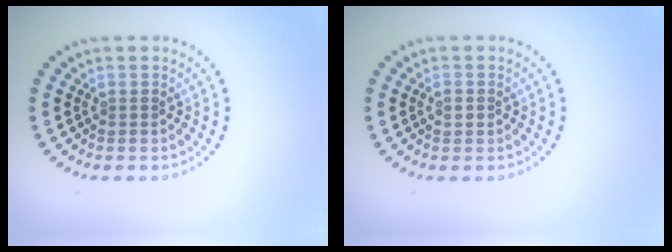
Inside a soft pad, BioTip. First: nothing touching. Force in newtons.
{"total": 1.1, "press": 1.1, "slide": 0.1}